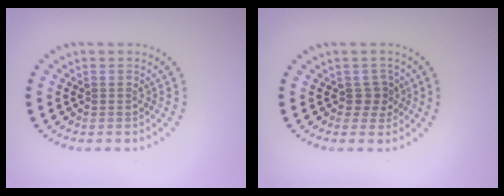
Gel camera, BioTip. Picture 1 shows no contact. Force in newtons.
{"total": 1.6, "press": 1.2, "slide": 1.0}